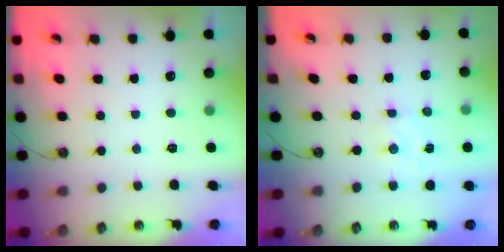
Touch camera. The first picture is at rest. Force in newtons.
{"total": 1.7, "press": 1.6, "slide": 0.3}